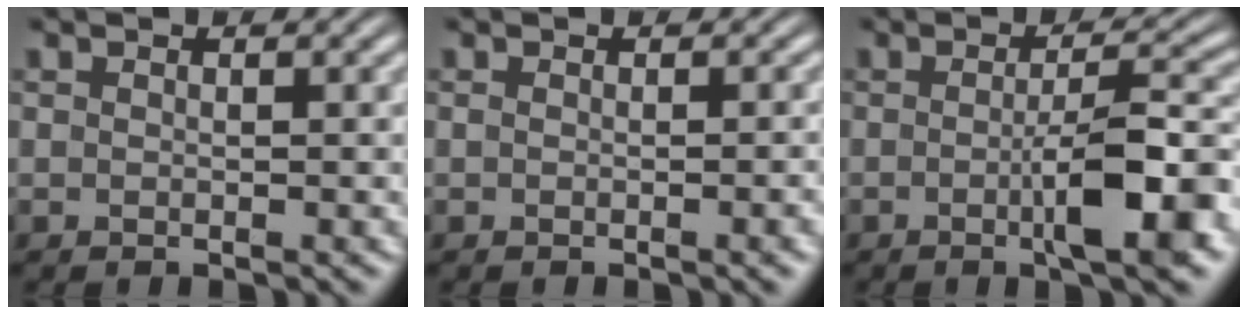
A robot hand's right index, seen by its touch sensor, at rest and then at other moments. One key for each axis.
{"total": 0.6, "fx": -0.4, "fy": -0.2, "fz": 0.5, "tx": -0.006, "ty": 0.005, "tz": -0.007}
{"total": 5.6, "fx": -1.7, "fy": 0.8, "fz": 5.2, "tx": -0.075, "ty": 0.004, "tz": -0.034}